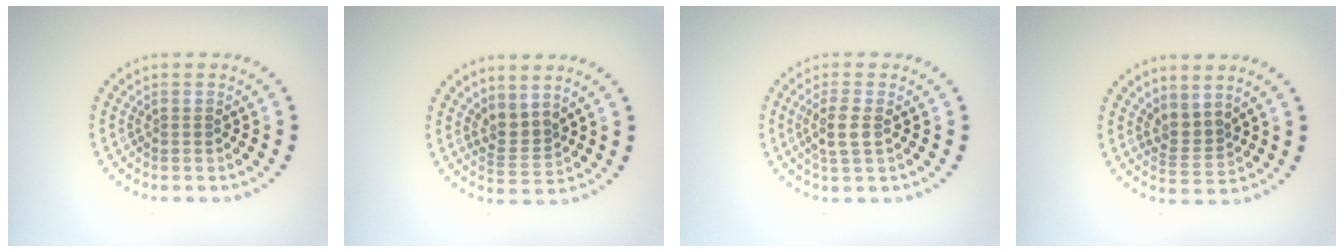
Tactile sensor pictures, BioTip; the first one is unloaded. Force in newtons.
{"total": 2.3, "press": 1.5, "slide": 1.7}
{"total": 2.2, "press": 2.0, "slide": 0.8}
{"total": 2.1, "press": 1.4, "slide": 1.6}